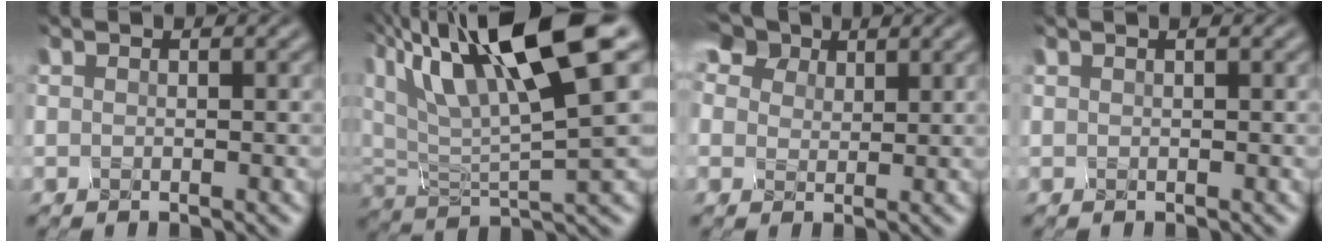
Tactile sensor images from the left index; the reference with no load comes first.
{"total": 11.2, "force": [4.3, 2.4, 10.1], "torque": [-0.185, 0.012, 0.082]}
{"total": 6.2, "force": [4.2, 3.8, 2.5], "torque": [-0.090, -0.004, 0.083]}
{"total": 1.2, "force": [0.7, 0.5, 0.8], "torque": [-0.005, 0.014, 0.000]}